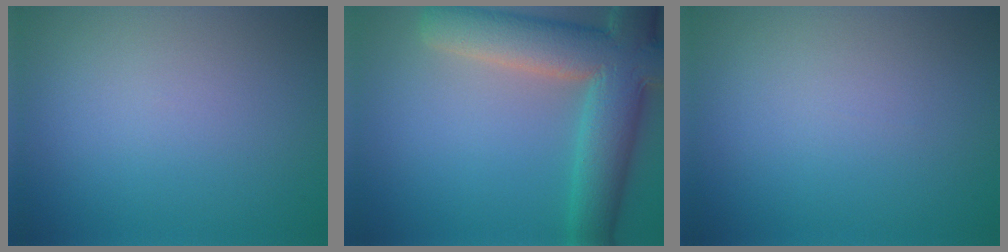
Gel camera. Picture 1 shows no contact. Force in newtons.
{"total": 10.2, "press": 10.2, "slide": 0.9}
{"total": 0.0}